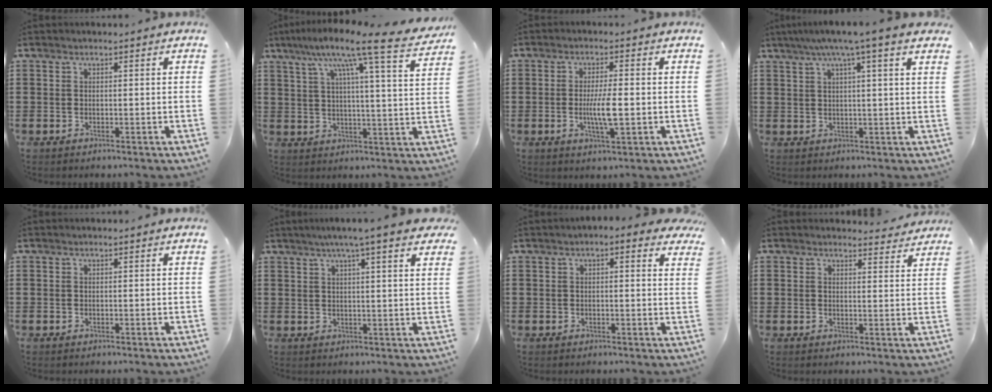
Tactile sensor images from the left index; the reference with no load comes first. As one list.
[{"total": 11.0, "force": [8.3, -0.2, 7.2], "torque": [-0.148, -0.045, 0.125]}, {"total": 5.4, "force": [-0.7, 0.9, 5.3], "torque": [-0.106, -0.005, -0.018]}, {"total": 5.3, "force": [3.3, -0.4, 4.1], "torque": [-0.090, -0.002, 0.054]}, {"total": 0.0}, {"total": 5.6, "force": [3.9, 0.1, 4.0], "torque": [-0.079, -0.005, 0.065]}, {"total": 1.6, "force": [0.5, 1.1, 1.0], "torque": [-0.025, 0.009, 0.005]}, {"total": 2.7, "force": [2.6, 0.4, 0.4], "torque": [-0.006, -0.010, 0.048]}]